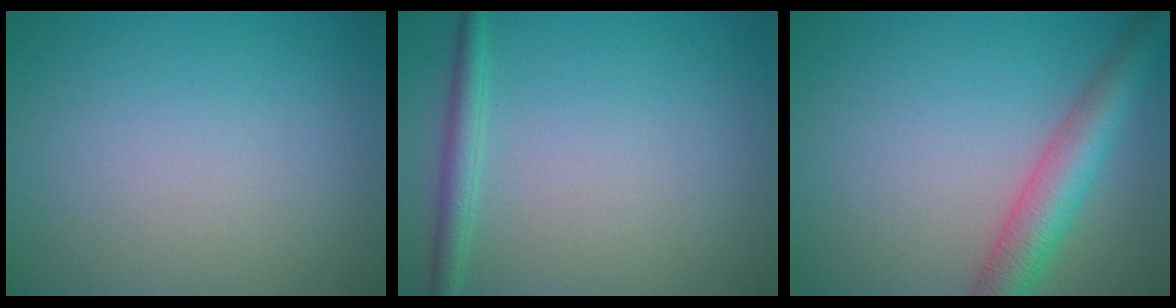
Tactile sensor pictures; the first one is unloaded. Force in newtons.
{"total": 2.0, "press": 2.0, "slide": 0.1}
{"total": 5.1, "press": 5.1, "slide": 0.2}